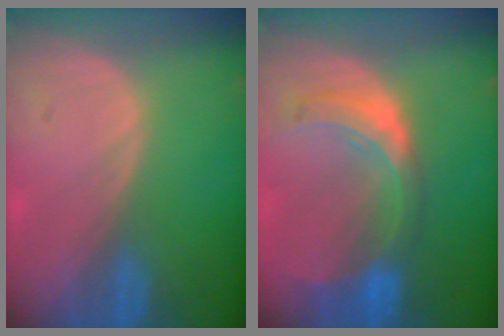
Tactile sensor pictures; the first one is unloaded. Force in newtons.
{"total": 8.3, "press": 7.4, "slide": 3.8}